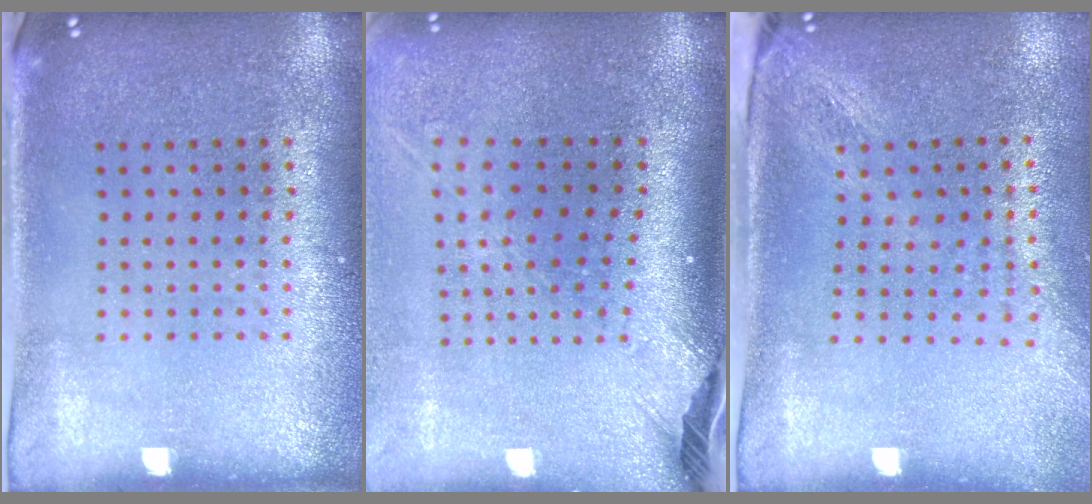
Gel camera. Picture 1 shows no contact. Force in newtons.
{"total": 2.6, "press": 1.8, "slide": 1.8}
{"total": 2.1, "press": 1.7, "slide": 1.3}